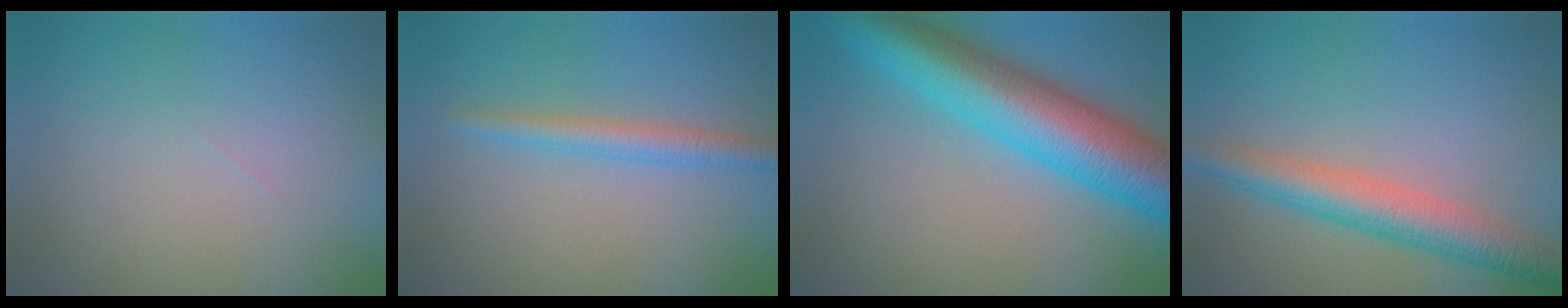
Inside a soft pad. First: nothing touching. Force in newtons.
{"total": 2.4, "press": 2.4, "slide": 0.1}
{"total": 10.7, "press": 10.7, "slide": 0.2}
{"total": 5.1, "press": 5.1, "slide": 0.1}